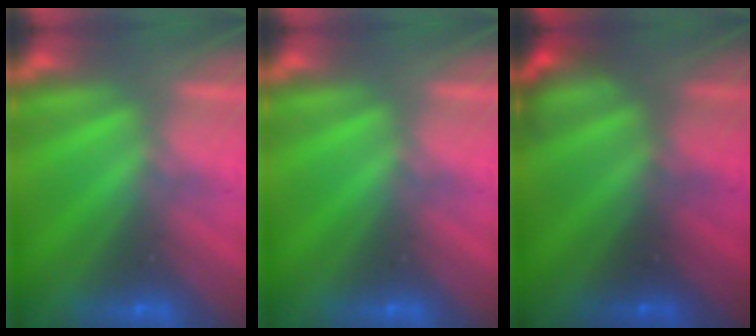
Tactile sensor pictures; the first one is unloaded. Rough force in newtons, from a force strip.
{"total": 0.0}
{"total": 2.2}